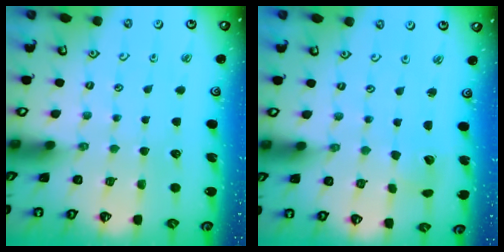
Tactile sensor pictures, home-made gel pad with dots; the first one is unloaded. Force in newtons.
{"total": 2.9, "press": 2.9, "slide": 0.2}